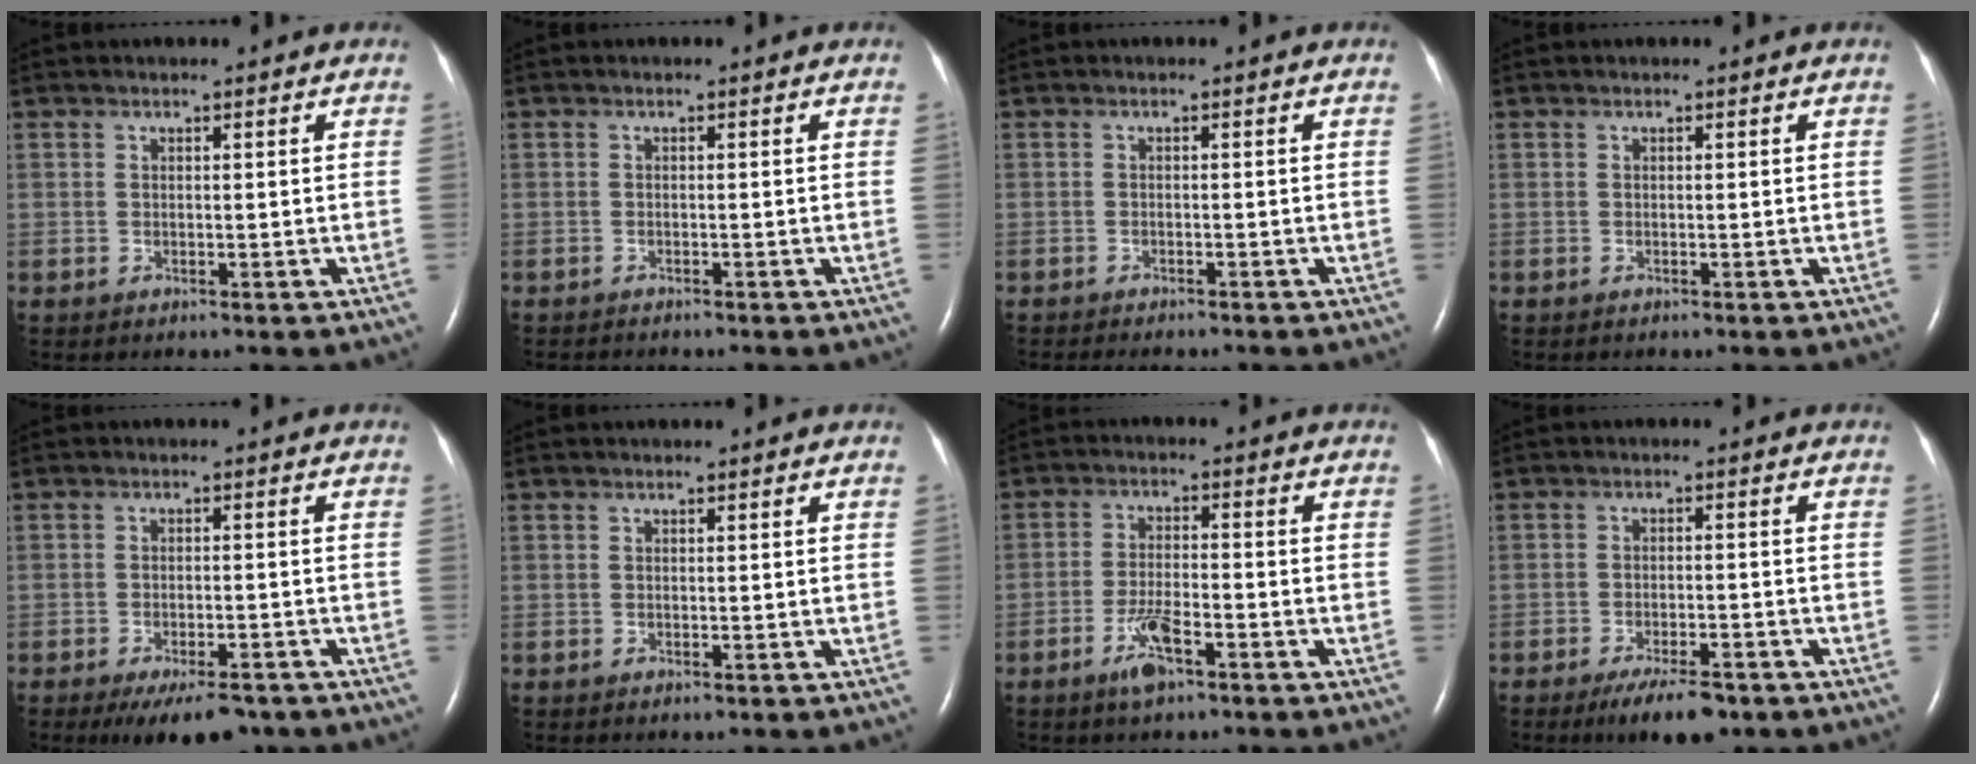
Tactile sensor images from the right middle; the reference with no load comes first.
{"total": 2.8, "force": [-2.6, 0.3, 1.0], "torque": [-0.017, -0.006, -0.033]}
{"total": 6.2, "force": [-5.5, 1.3, 2.5], "torque": [-0.031, -0.006, -0.074]}
{"total": 0.0}
{"total": 7.8, "force": [-6.0, 2.6, 4.3], "torque": [-0.060, -0.005, -0.087]}
{"total": 0.0}
{"total": 5.1, "force": [-3.1, 1.0, 3.9], "torque": [-0.085, -0.003, -0.058]}
{"total": 6.5, "force": [-4.7, 1.8, 4.2], "torque": [-0.073, -0.008, -0.072]}